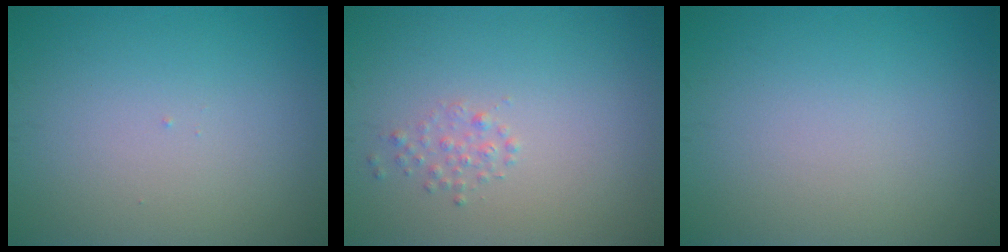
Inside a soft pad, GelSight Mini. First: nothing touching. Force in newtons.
{"total": 1.0, "press": 1.0, "slide": 0.1}
{"total": 0.0}